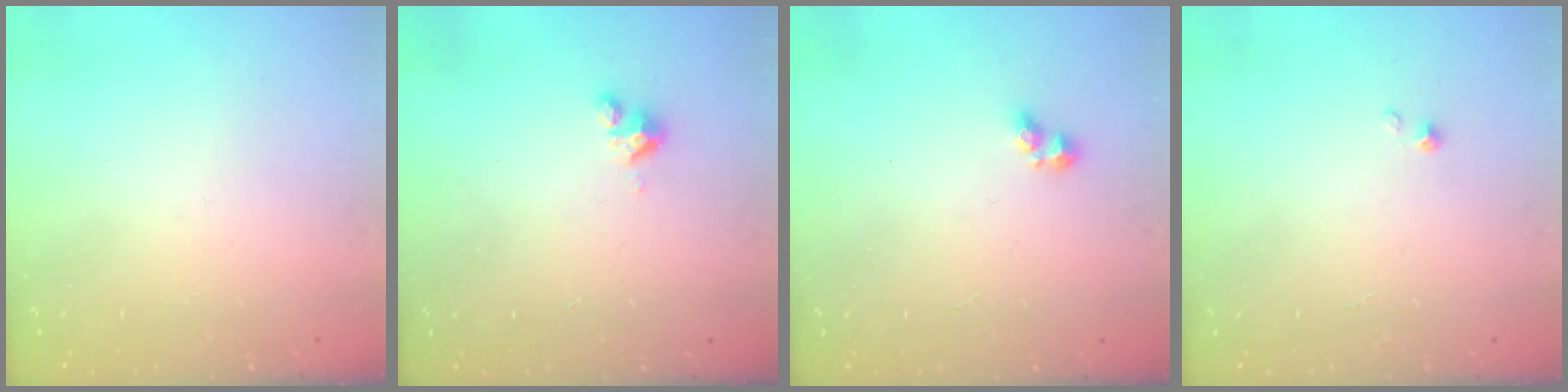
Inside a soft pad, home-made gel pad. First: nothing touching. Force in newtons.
{"total": 3.6, "press": 3.6, "slide": 0.4}
{"total": 3.5, "press": 3.3, "slide": 1.2}
{"total": 0.0}